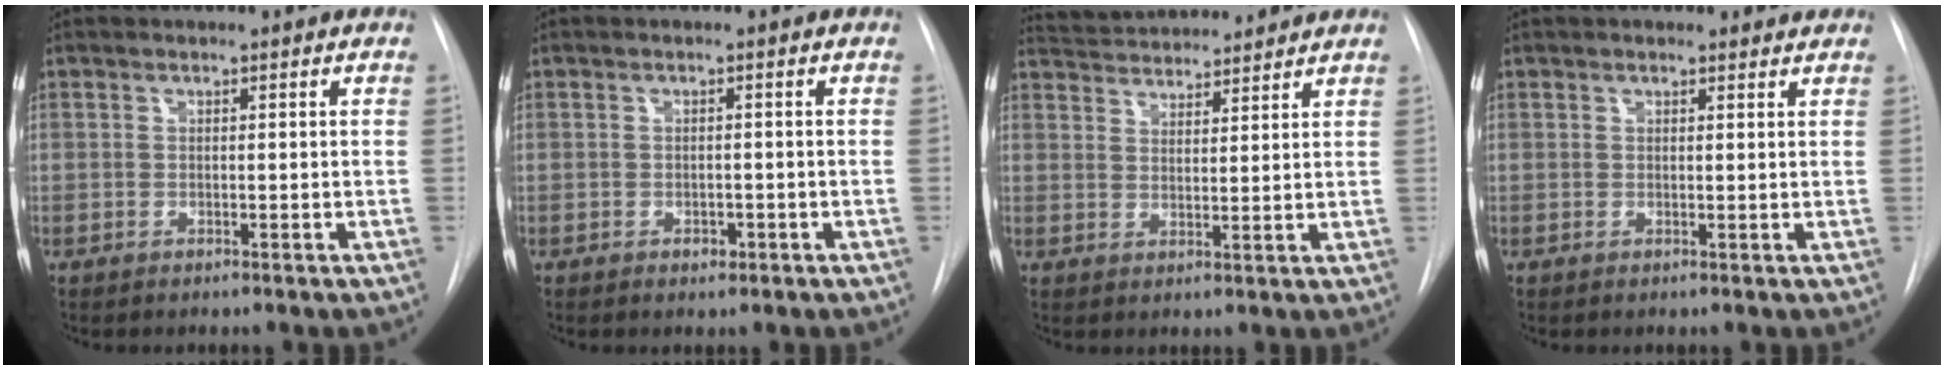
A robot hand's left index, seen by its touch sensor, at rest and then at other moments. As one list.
[{"total": 1.3, "force": [-0.6, 0.9, 0.7], "torque": [-0.010, 0.002, -0.004]}, {"total": 11.0, "force": [10.6, 1.5, 2.4], "torque": [-0.044, 0.024, 0.160]}, {"total": 4.3, "force": [3.8, 1.4, 1.5], "torque": [-0.015, 0.022, 0.041]}]